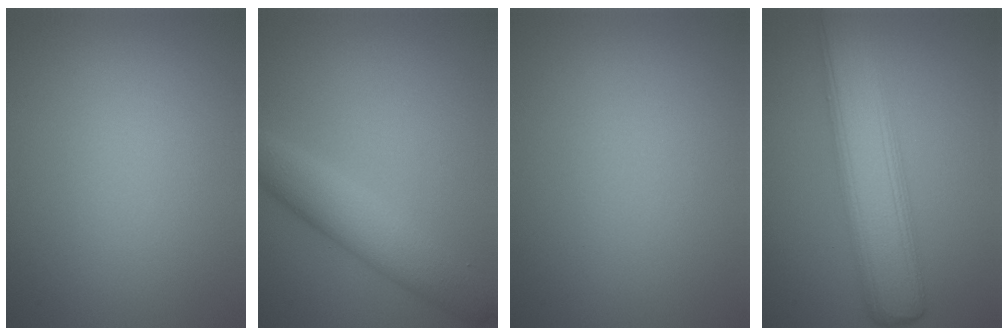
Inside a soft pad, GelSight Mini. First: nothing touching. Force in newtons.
{"total": 4.6, "press": 4.6, "slide": 0.0}
{"total": 0.0}
{"total": 7.7, "press": 7.7, "slide": 0.4}